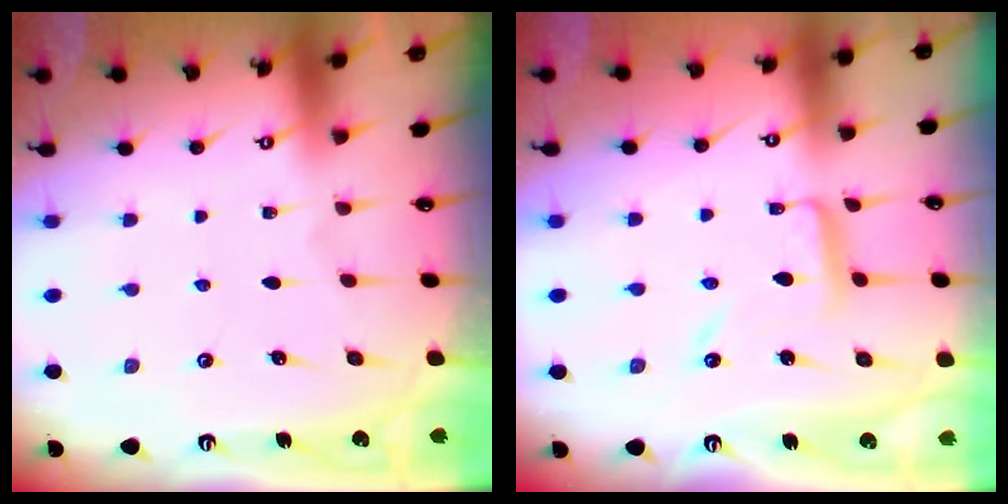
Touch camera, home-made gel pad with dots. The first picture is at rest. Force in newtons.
{"total": 9.2, "press": 9.2, "slide": 0.6}